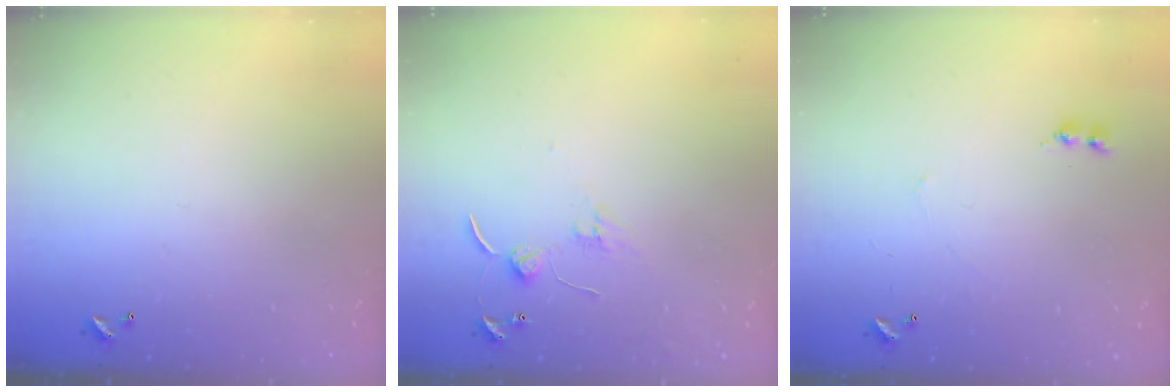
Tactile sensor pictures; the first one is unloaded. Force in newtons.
{"total": 2.3, "press": 2.3, "slide": 0.1}
{"total": 2.5, "press": 2.5, "slide": 0.4}